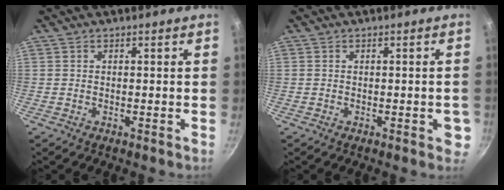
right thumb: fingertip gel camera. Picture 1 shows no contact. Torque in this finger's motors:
{"motor_torque": [0.44, 0.79, -0.25, 0.06, 0.07]}